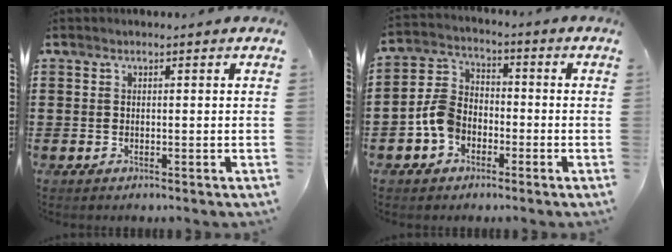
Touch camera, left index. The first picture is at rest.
{"total": 6.5, "force": [-2.8, 4.6, 3.6], "torque": [-0.101, 0.008, -0.061]}